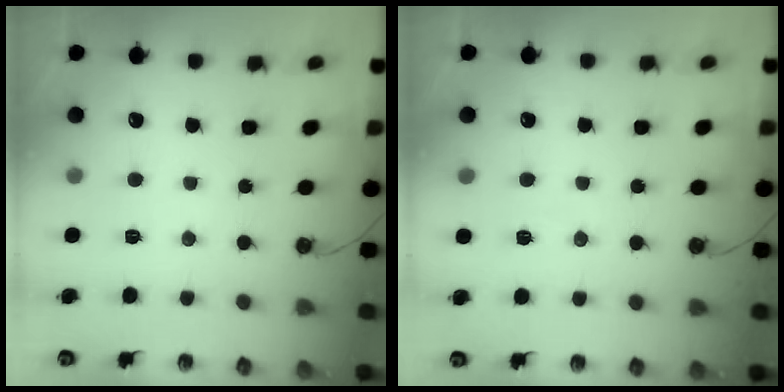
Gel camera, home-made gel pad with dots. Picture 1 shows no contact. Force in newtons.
{"total": 4.5, "press": 2.9, "slide": 3.4}